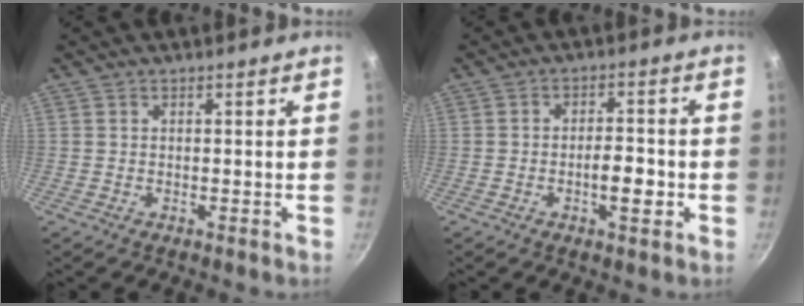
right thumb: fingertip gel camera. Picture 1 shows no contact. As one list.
[{"total": 5.8, "force": [-1.8, 2.3, 5.0], "torque": [-0.060, 0.016, -0.029]}]